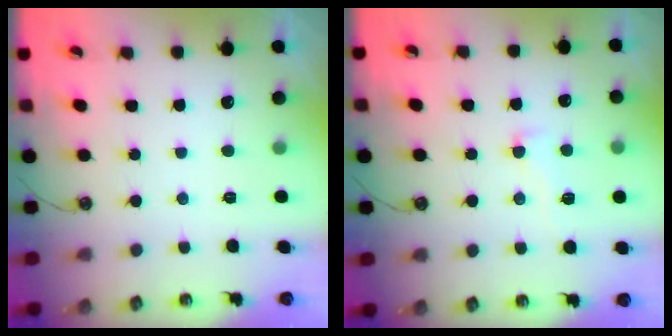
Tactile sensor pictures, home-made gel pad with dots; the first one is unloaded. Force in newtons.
{"total": 1.6, "press": 1.1, "slide": 1.1}